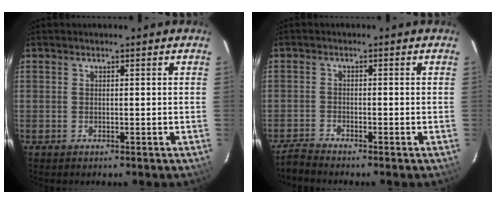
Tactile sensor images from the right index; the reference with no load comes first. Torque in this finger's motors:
{"motor_torque": [0.24, -0.35, 0.06, 0.00]}